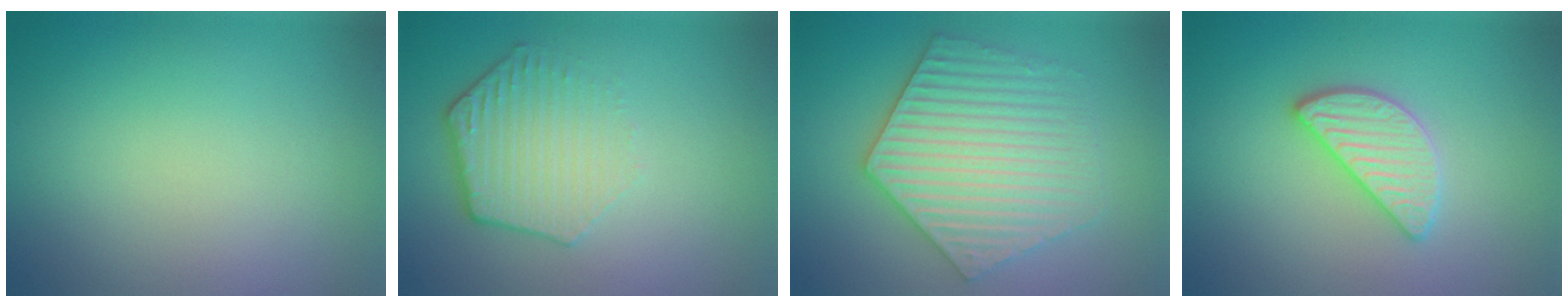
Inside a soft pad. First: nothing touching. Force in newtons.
{"total": 4.1, "press": 3.1, "slide": 2.6}
{"total": 6.1, "press": 6.1, "slide": 0.8}
{"total": 3.0, "press": 3.0, "slide": 0.2}